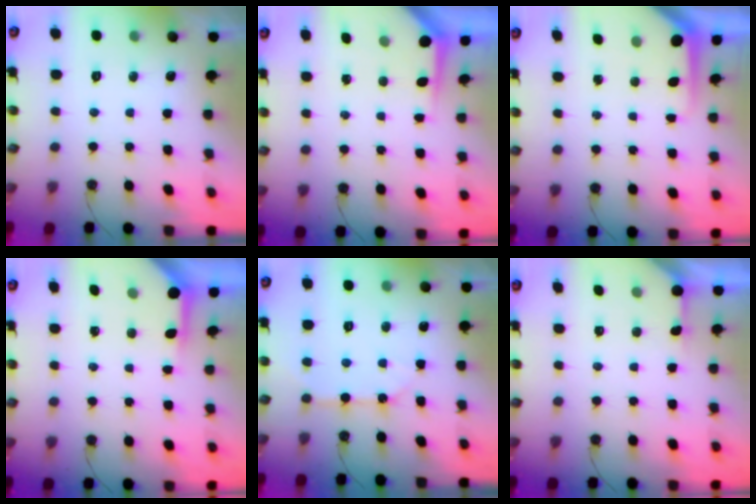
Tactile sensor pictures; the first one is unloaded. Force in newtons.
{"total": 3.8, "press": 3.8, "slide": 0.4}
{"total": 5.7, "press": 5.7, "slide": 0.6}
{"total": 4.0, "press": 3.9, "slide": 0.4}
{"total": 8.1, "press": 8.0, "slide": 0.9}
{"total": 2.7, "press": 2.7, "slide": 0.3}